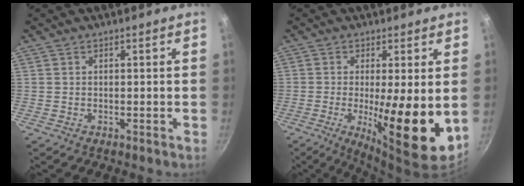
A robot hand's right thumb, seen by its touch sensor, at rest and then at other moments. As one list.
[{"total": 13.3, "force": [-1.2, 2.7, 12.9], "torque": [-0.202, -0.022, -0.013]}]